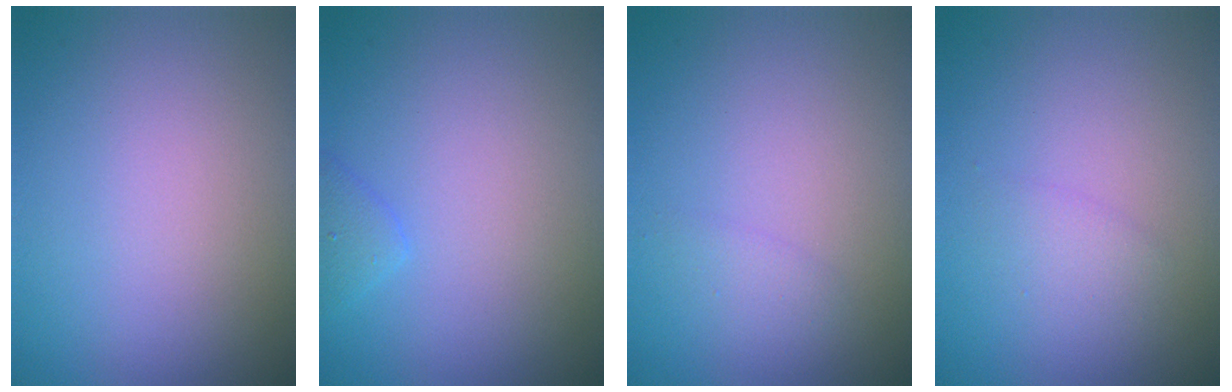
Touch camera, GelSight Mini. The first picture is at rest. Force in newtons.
{"total": 1.2, "press": 1.2, "slide": 0.1}
{"total": 0.9, "press": 0.9, "slide": 0.1}
{"total": 1.2, "press": 1.2, "slide": 0.1}